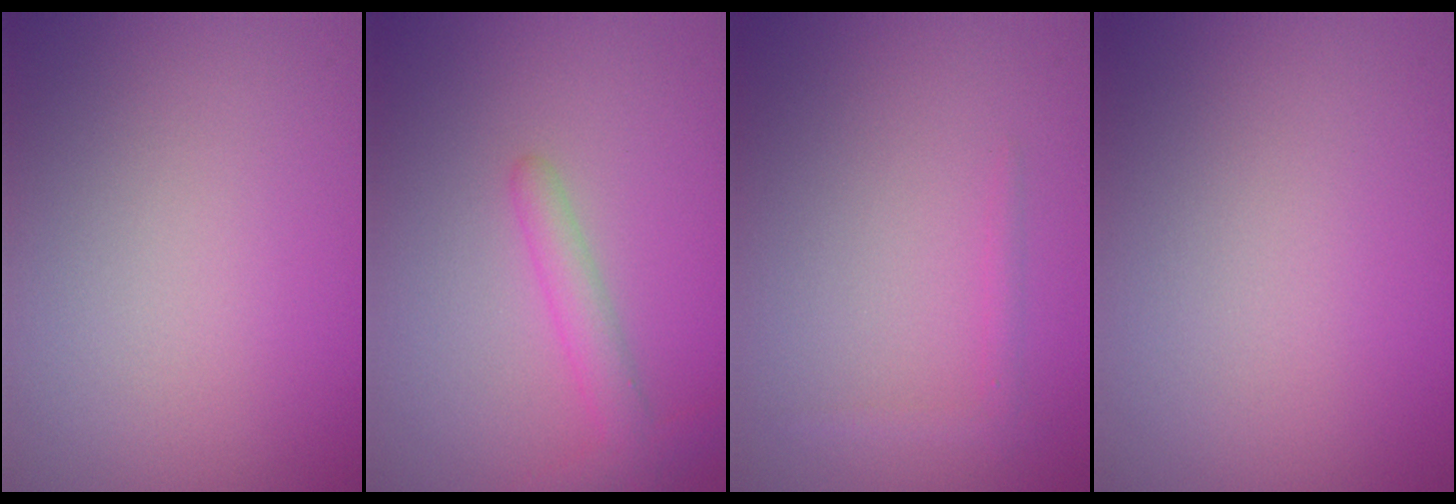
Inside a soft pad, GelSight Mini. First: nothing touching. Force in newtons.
{"total": 2.4, "press": 2.4, "slide": 0.1}
{"total": 1.1, "press": 1.1, "slide": 0.1}
{"total": 0.0}